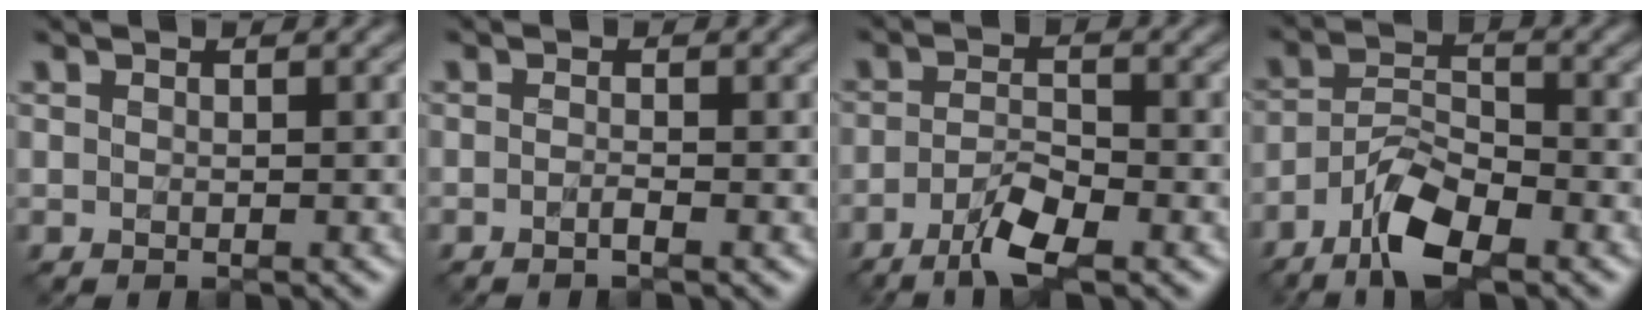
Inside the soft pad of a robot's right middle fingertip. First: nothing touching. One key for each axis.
{"total": 1.1, "fx": -0.6, "fy": 0.2, "fz": 0.9, "tx": -0.013, "ty": -0.003, "tz": -0.015}
{"total": 4.3, "fx": -2.7, "fy": 1.1, "fz": 3.2, "tx": -0.066, "ty": -0.005, "tz": -0.055}
{"total": 6.3, "fx": -4.1, "fy": 2.3, "fz": 4.2, "tx": -0.081, "ty": 0.002, "tz": -0.080}